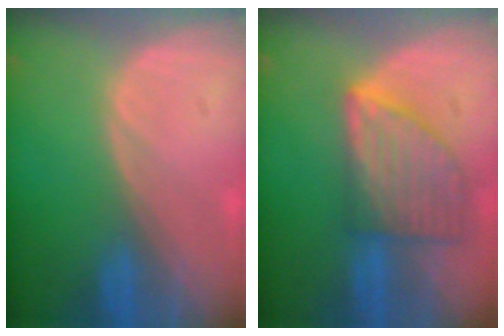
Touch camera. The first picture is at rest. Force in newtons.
{"total": 8.1, "press": 7.4, "slide": 3.4}